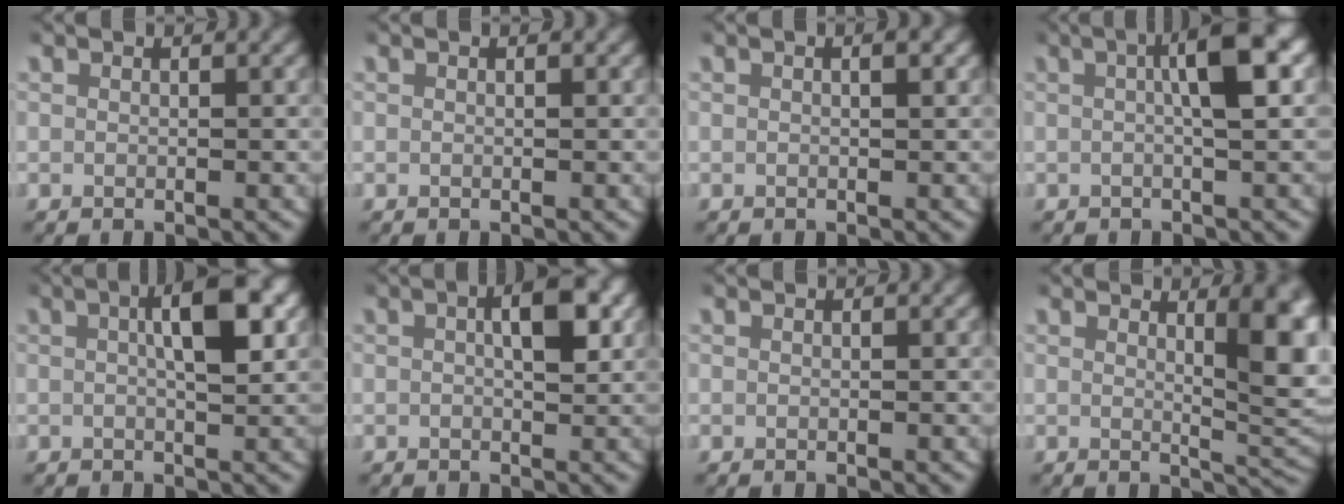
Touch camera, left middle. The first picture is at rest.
{"total": 0.0}
{"total": 0.7, "force": [0.2, 0.1, 0.7], "torque": [-0.011, 0.001, 0.004]}
{"total": 5.3, "force": [0.8, 0.9, 5.1], "torque": [-0.076, 0.020, 0.004]}
{"total": 5.5, "force": [1.0, 1.5, 5.2], "torque": [-0.074, 0.016, 0.006]}
{"total": 4.1, "force": [0.7, 1.5, 3.7], "torque": [-0.053, 0.009, 0.006]}
{"total": 0.0}
{"total": 5.9, "force": [1.6, 1.3, 5.5], "torque": [-0.061, -0.010, 0.028]}